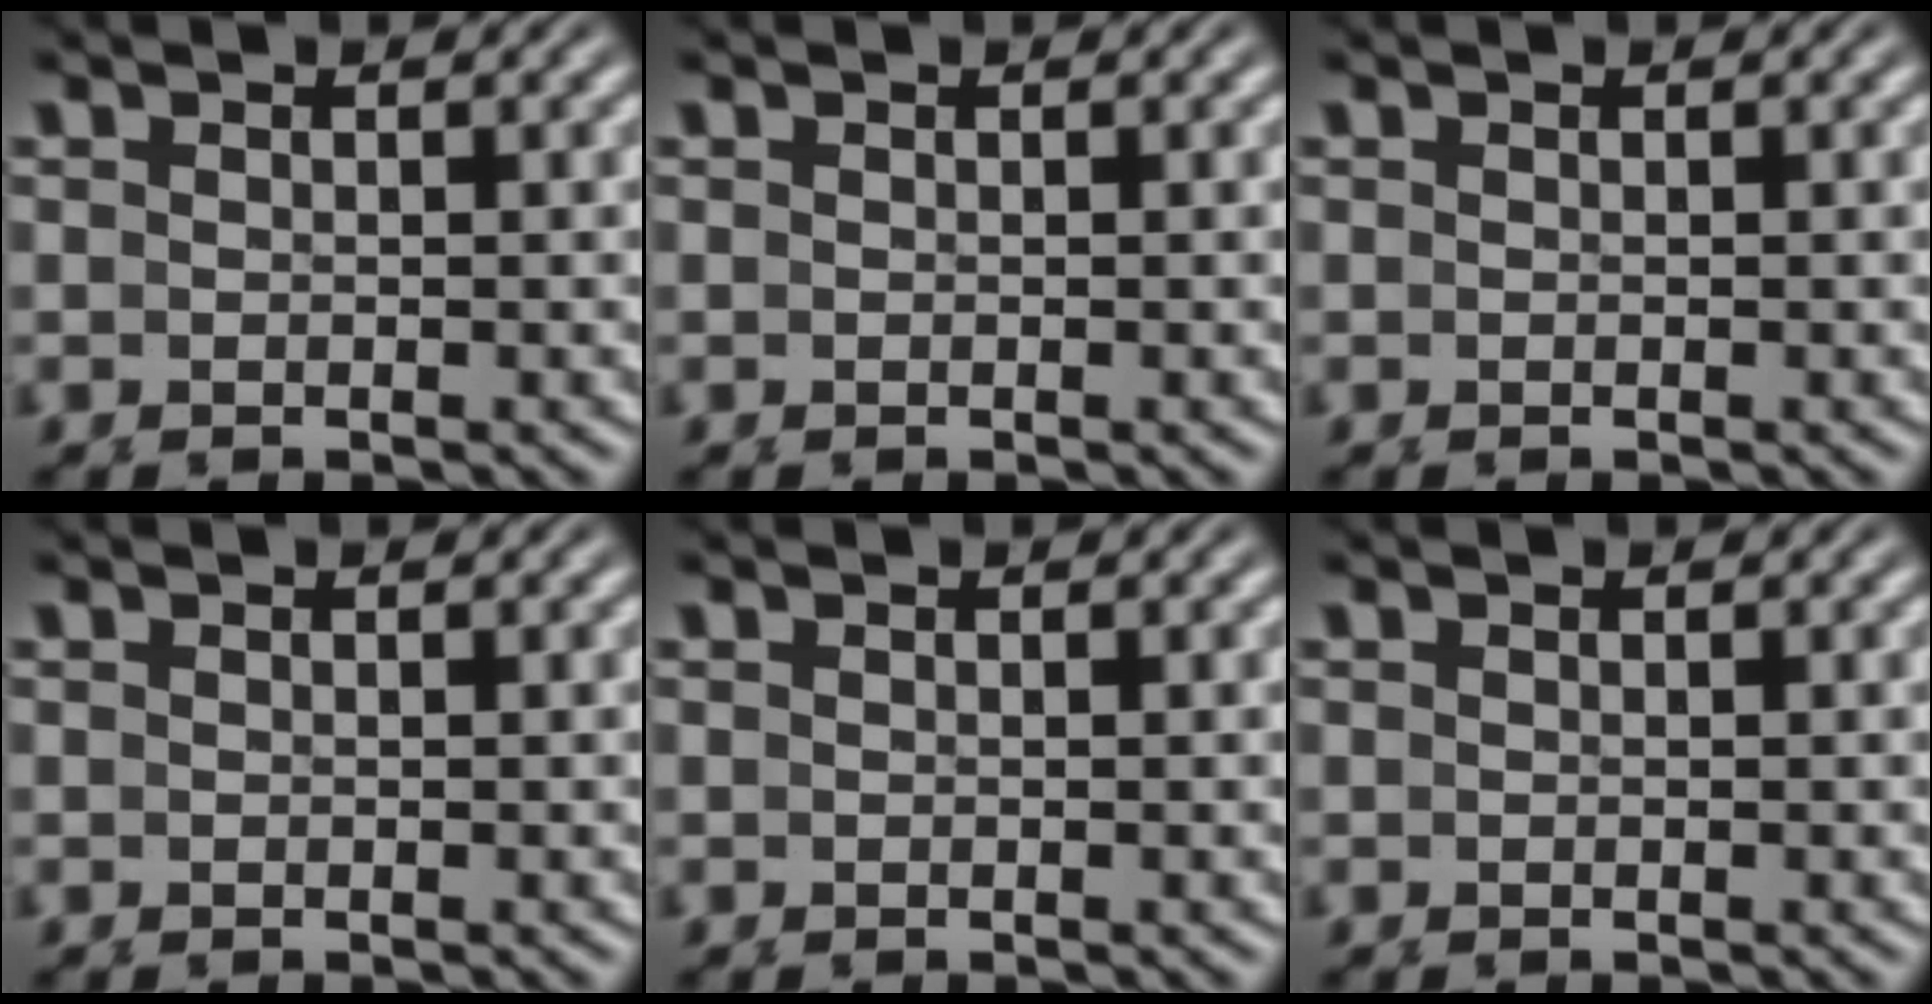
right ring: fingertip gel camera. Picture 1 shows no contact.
{"total": 0.0}
{"total": 0.0}
{"total": 0.0}
{"total": 0.0}
{"total": 0.0}